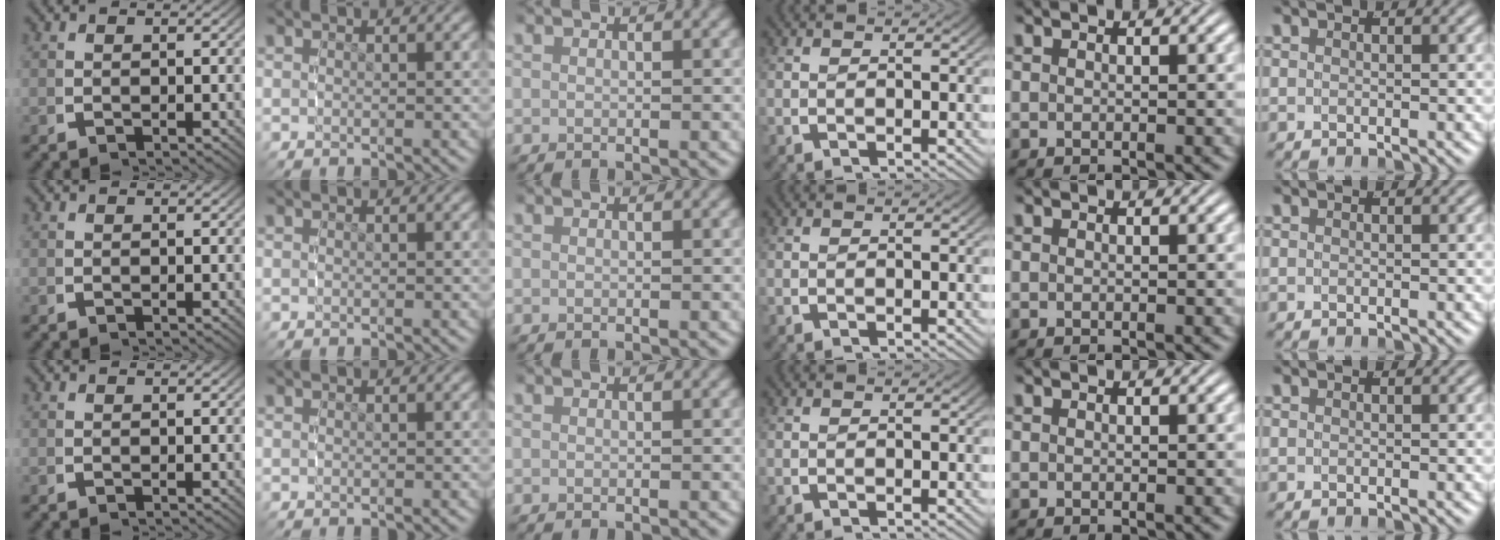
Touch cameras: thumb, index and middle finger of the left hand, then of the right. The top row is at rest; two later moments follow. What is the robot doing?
{"motion": "grasp_and_lifting", "object": "ethernet cable"}